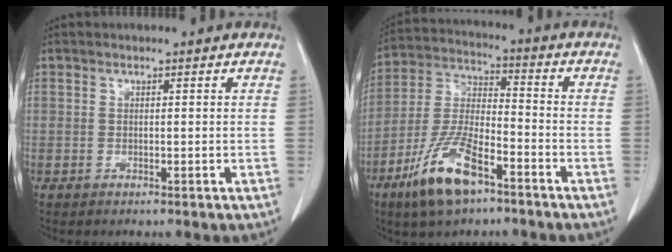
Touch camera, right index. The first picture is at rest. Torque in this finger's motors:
{"motor_torque": [1.24, -0.90, 0.66, 0.21]}